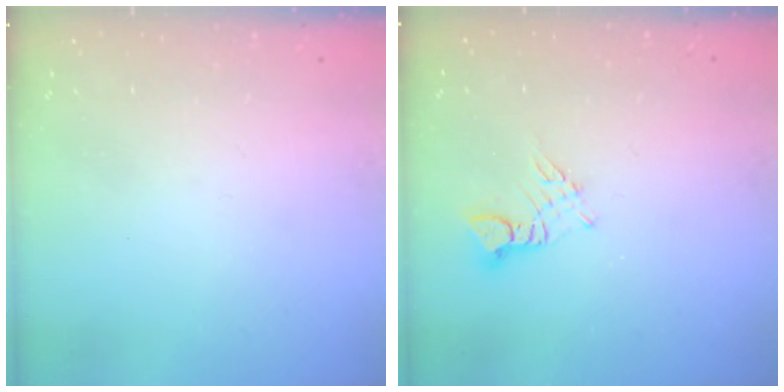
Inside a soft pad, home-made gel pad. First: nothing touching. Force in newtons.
{"total": 2.5, "press": 2.5, "slide": 0.4}